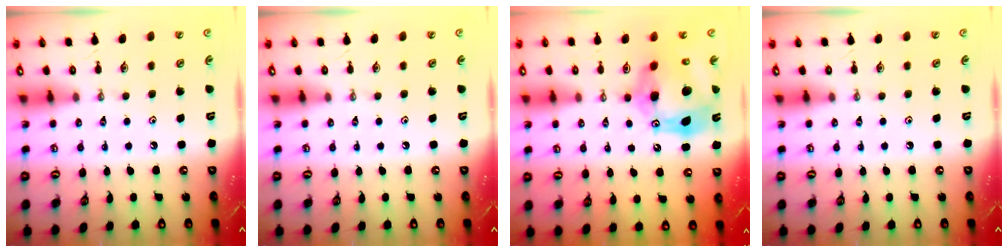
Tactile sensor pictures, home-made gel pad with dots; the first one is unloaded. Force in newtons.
{"total": 0.0}
{"total": 18.2, "press": 18.1, "slide": 1.6}
{"total": 0.0}